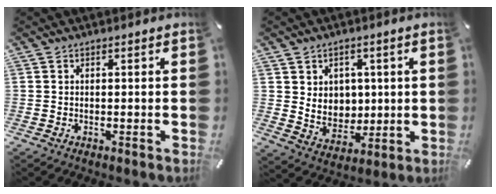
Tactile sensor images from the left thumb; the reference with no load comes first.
{"total": 7.2, "force": [2.5, 6.5, 1.6], "torque": [-0.014, -0.024, 0.047]}